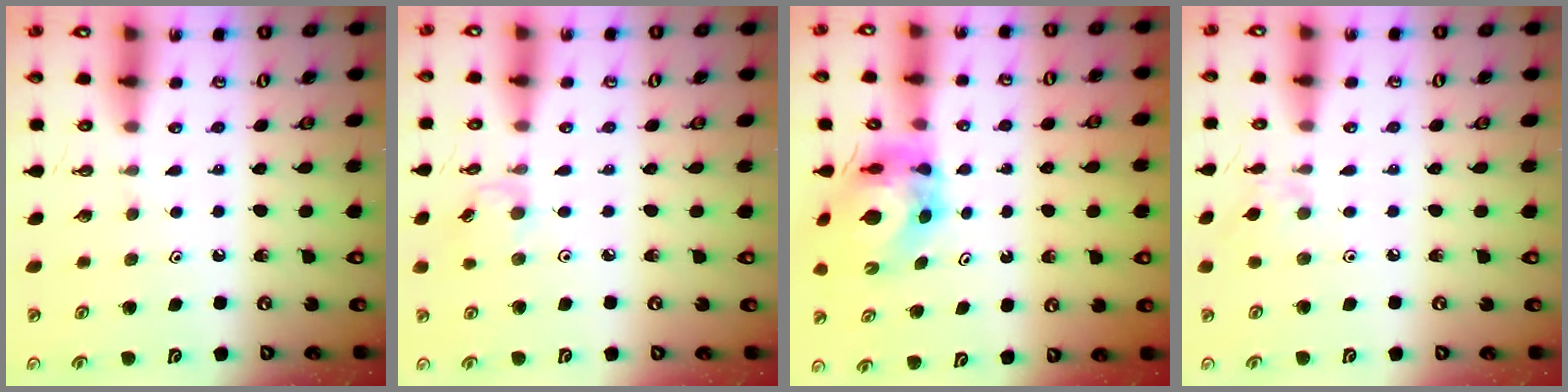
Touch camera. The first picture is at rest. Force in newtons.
{"total": 2.9, "press": 2.9, "slide": 0.4}
{"total": 5.8, "press": 5.8, "slide": 0.5}
{"total": 2.1, "press": 2.1, "slide": 0.4}